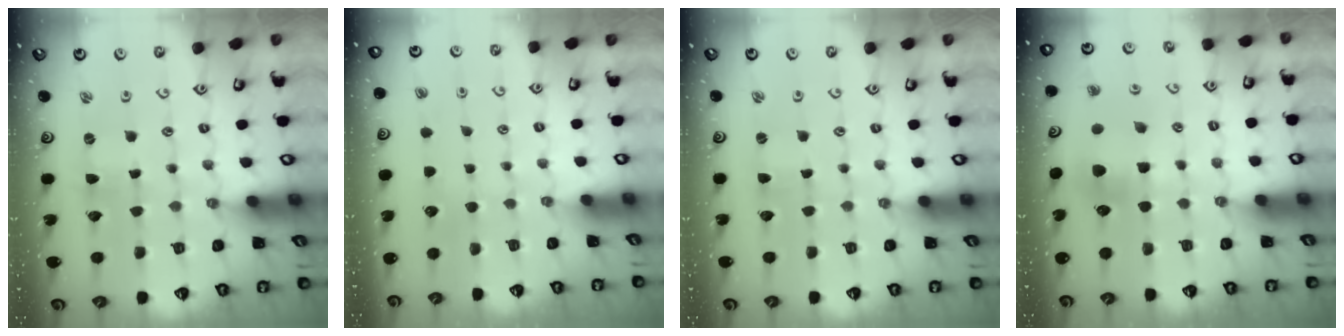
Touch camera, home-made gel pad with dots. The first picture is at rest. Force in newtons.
{"total": 0.0}
{"total": 0.0}
{"total": 6.2, "press": 6.2, "slide": 0.6}